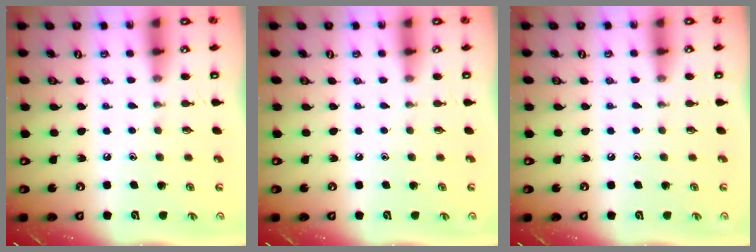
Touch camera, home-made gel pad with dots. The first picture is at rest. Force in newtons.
{"total": 0.0}
{"total": 3.2, "press": 3.2, "slide": 0.4}